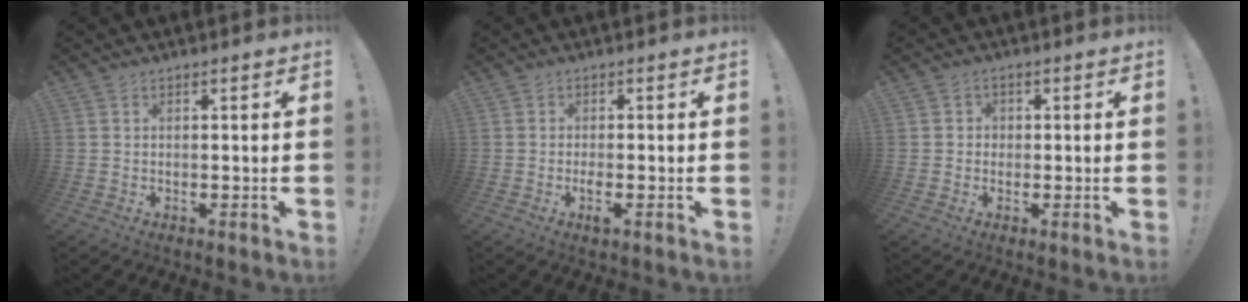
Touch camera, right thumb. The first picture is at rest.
{"total": 2.1, "force": [-1.1, 0.2, 1.9], "torque": [-0.037, 0.004, -0.017]}
{"total": 2.1, "force": [-0.5, 1.9, 0.7], "torque": [-0.005, 0.003, -0.010]}